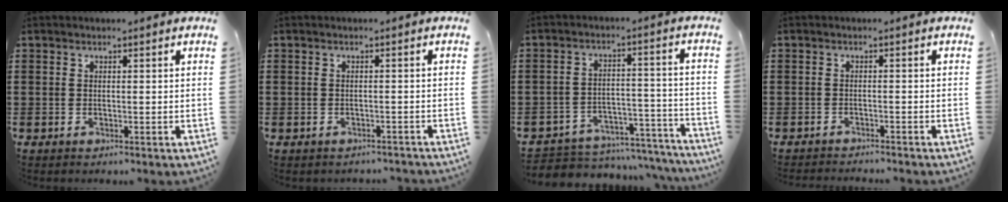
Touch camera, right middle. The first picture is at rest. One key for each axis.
{"total": 0.8, "fx": -0.8, "fy": 0.2, "fz": 0.1, "tx": -0.005, "ty": -0.001, "tz": -0.018}
{"total": 4.8, "fx": -4.6, "fy": 1.2, "fz": 0.4, "tx": -0.010, "ty": 0.014, "tz": -0.095}
{"total": 1.2, "fx": -1.2, "fy": -0.1, "fz": 0.0, "tx": -0.004, "ty": 0.002, "tz": -0.024}